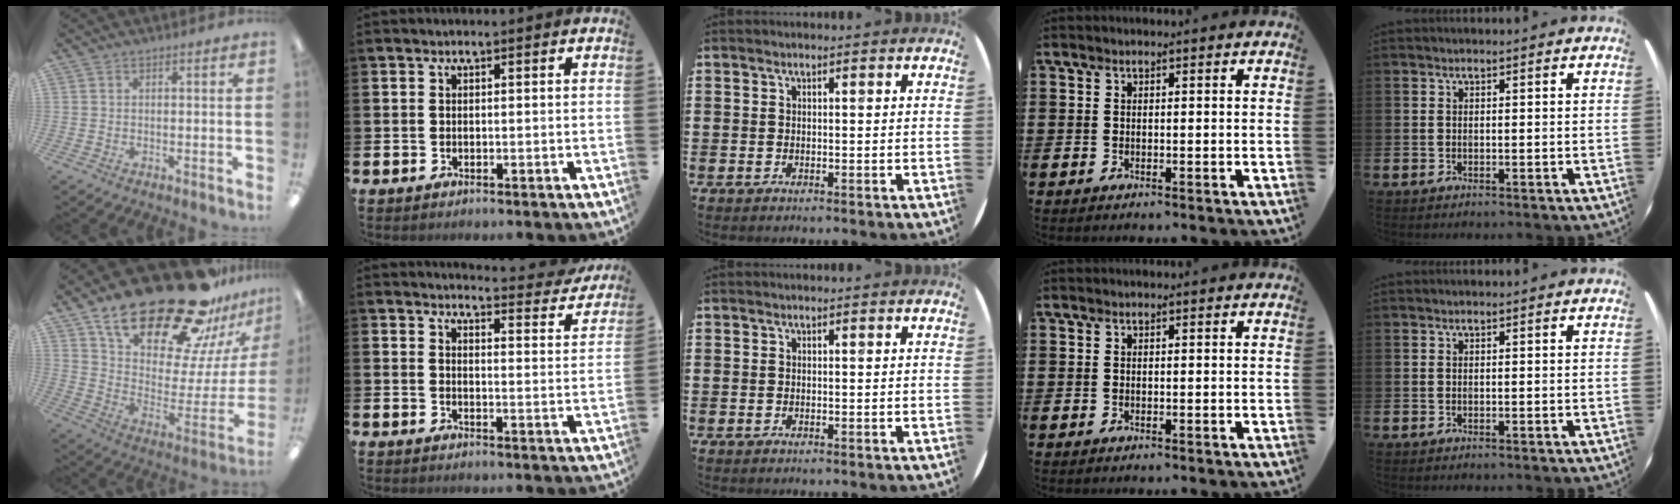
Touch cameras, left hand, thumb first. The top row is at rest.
{"thumb": {"total": 28.9, "force": [21.0, 10.8, 16.7], "torque": [-0.249, -0.149, 0.367]}, "index": {"total": 3.8, "force": [3.8, 0.3, 0.5], "torque": [-0.009, -0.033, 0.061]}}